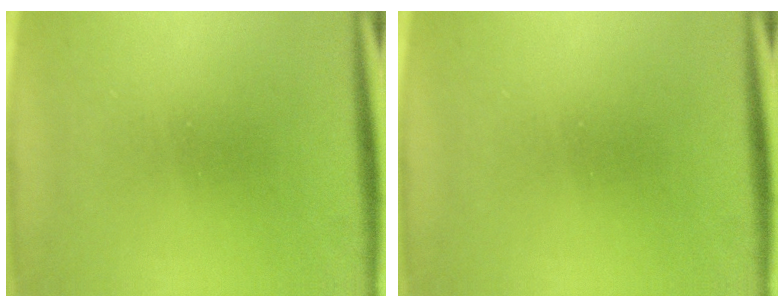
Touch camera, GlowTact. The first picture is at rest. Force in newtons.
{"total": 0.0}